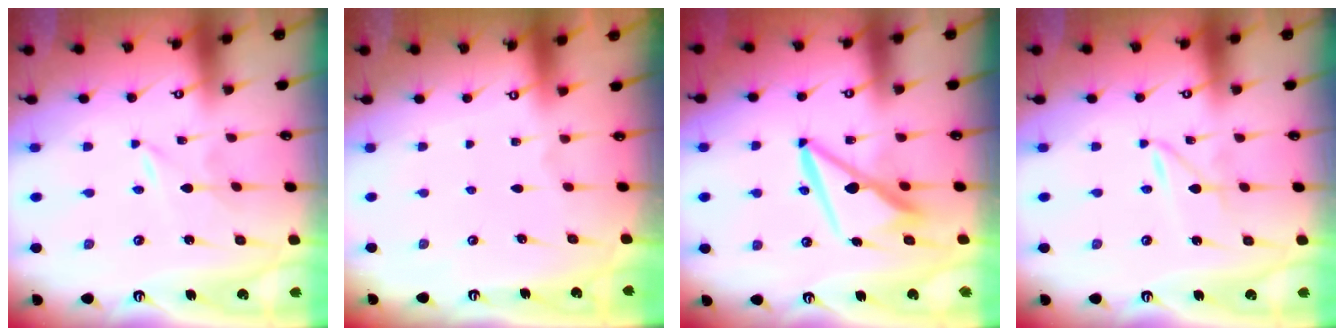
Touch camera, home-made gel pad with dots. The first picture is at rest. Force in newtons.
{"total": 0.0}
{"total": 9.0, "press": 9.0, "slide": 1.0}
{"total": 1.6, "press": 1.6, "slide": 0.0}